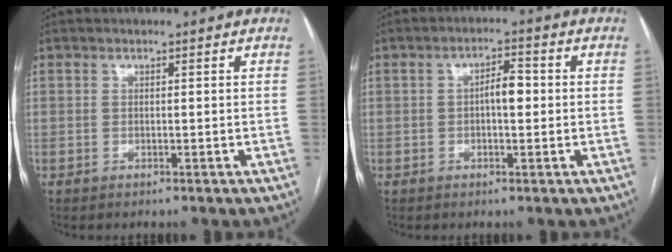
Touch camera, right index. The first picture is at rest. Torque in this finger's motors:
{"motor_torque": [0.78, 0.02, 0.07, 0.06]}